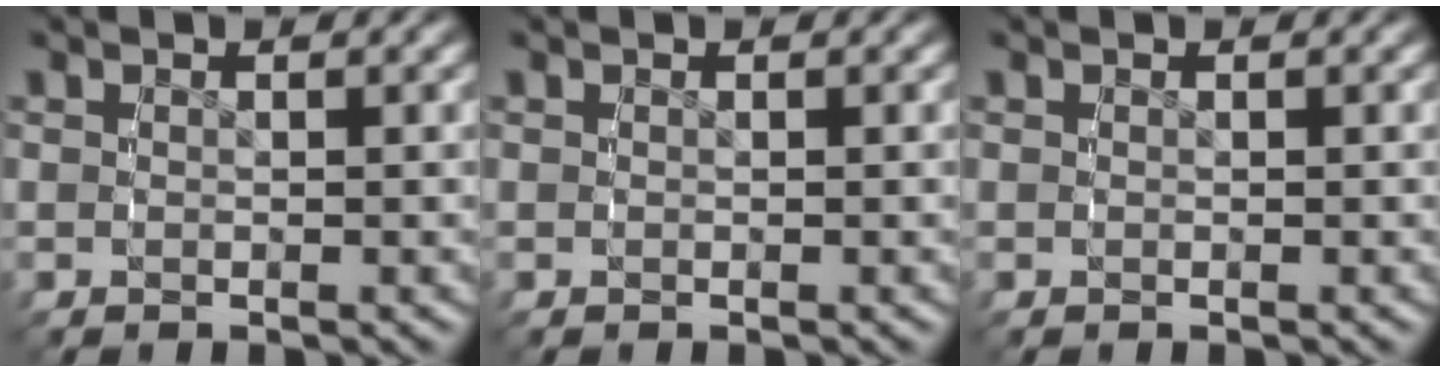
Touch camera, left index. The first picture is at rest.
{"total": 0.0}
{"total": 0.0}